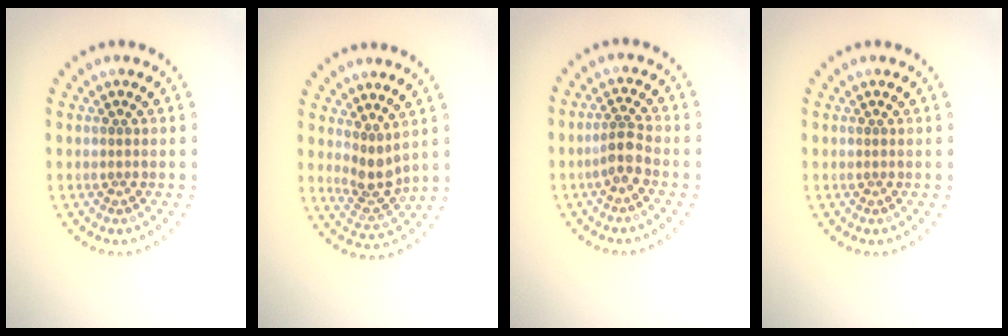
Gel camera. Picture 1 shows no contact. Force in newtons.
{"total": 2.5, "press": 2.0, "slide": 1.5}
{"total": 2.3, "press": 1.9, "slide": 1.3}
{"total": 0.0}